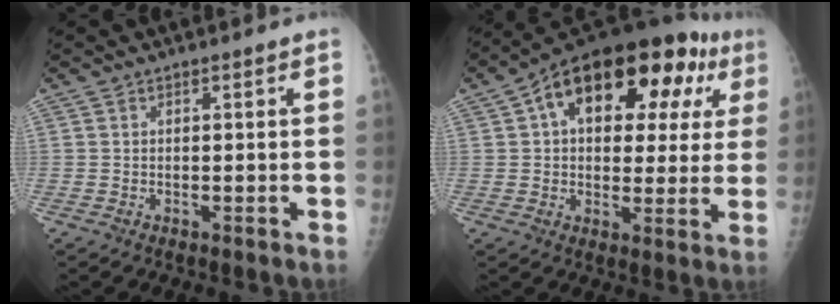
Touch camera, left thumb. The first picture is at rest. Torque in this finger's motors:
{"motor_torque": [0.23, 1.31, 1.45, -1.33, 0.15]}